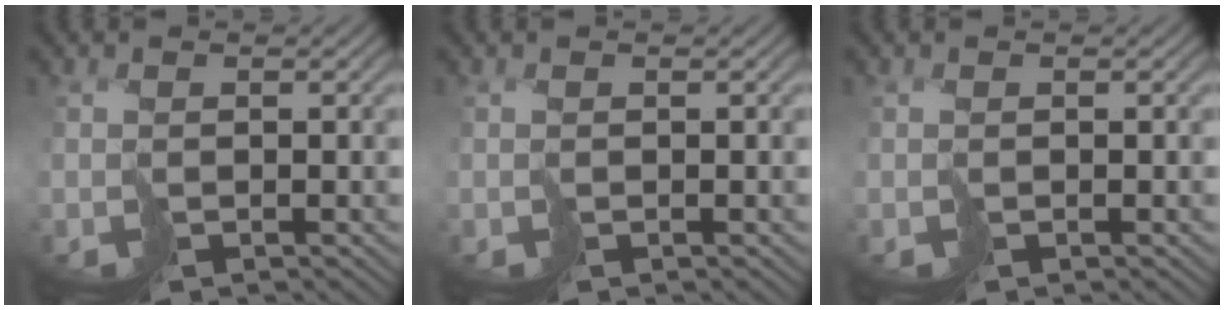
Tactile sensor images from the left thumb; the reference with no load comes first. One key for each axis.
{"total": 0.0}
{"total": 0.0}